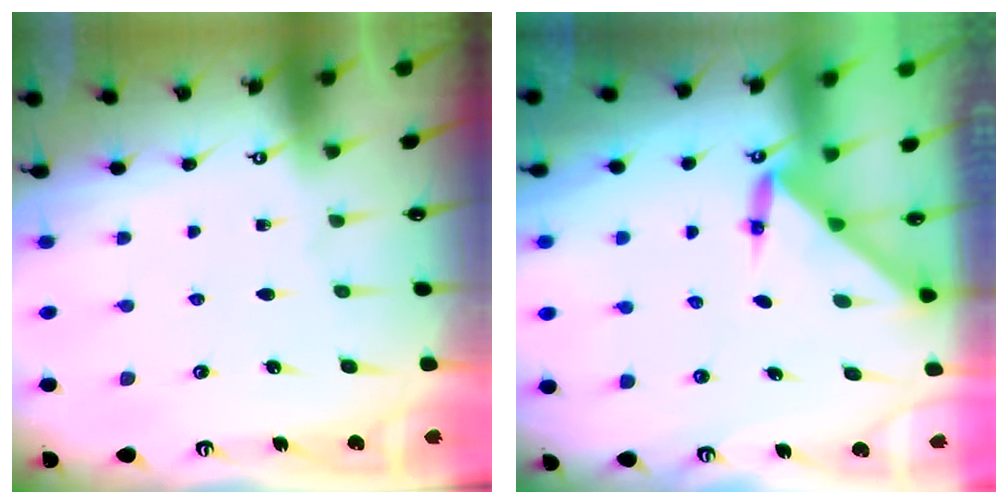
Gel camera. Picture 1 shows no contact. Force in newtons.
{"total": 3.0, "press": 3.0, "slide": 0.3}